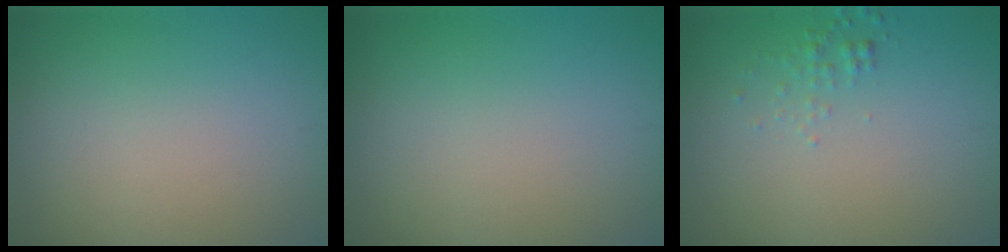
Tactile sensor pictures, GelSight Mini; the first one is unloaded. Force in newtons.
{"total": 0.0}
{"total": 0.9, "press": 0.9, "slide": 0.0}